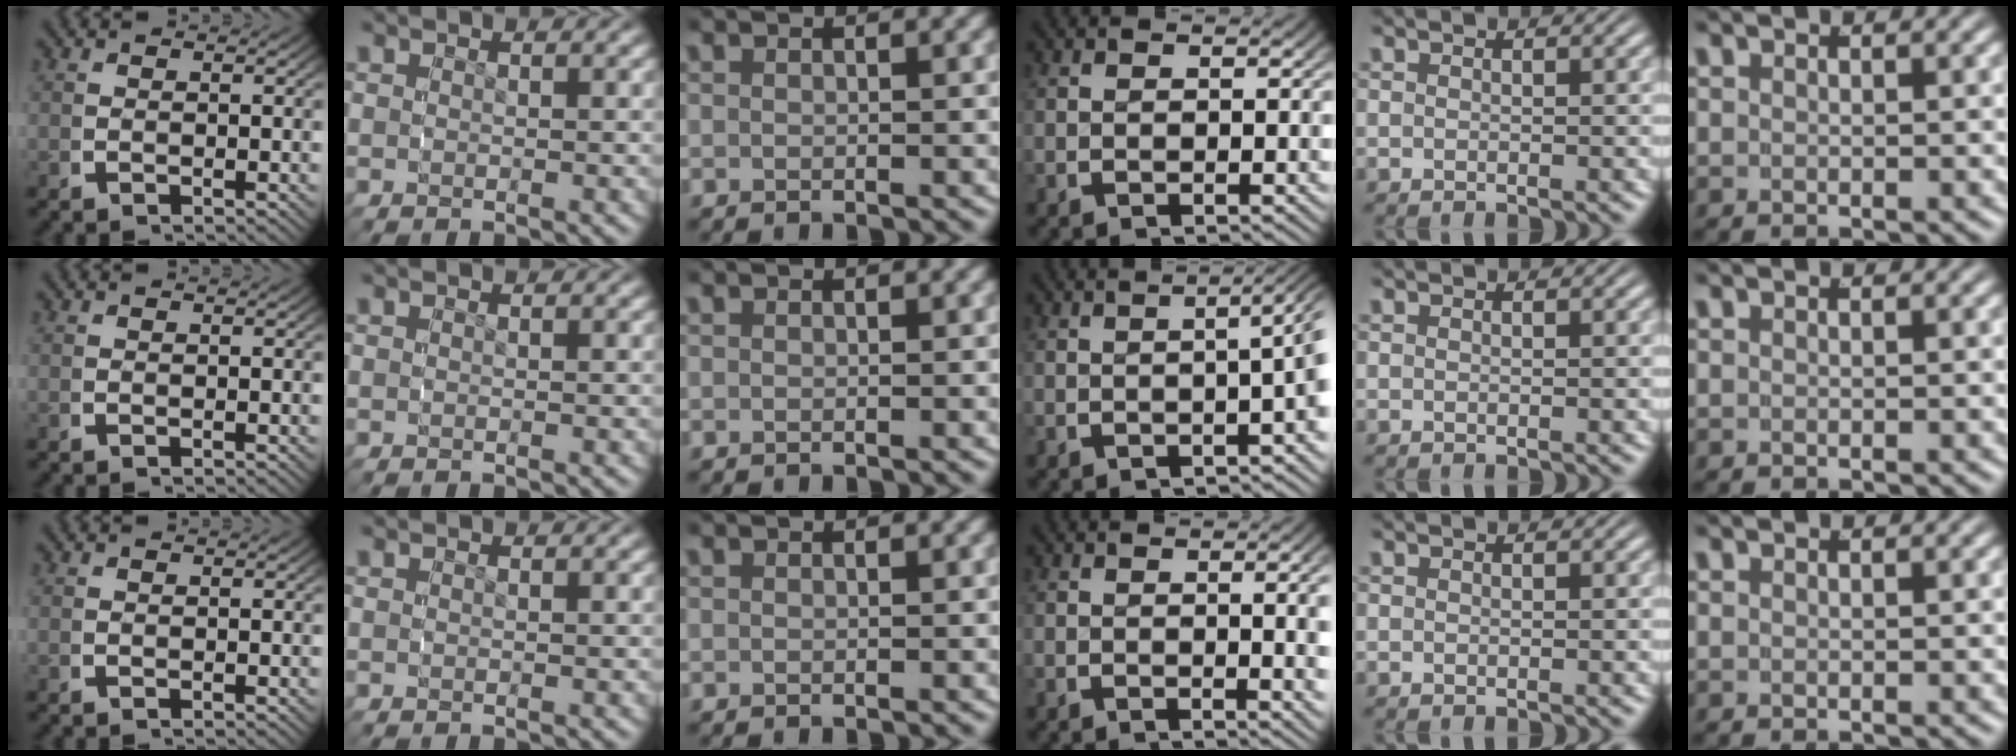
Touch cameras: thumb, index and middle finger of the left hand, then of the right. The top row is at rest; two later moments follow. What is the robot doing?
{"motion": "grasp_and_lifting", "object": "dispenser bottle"}